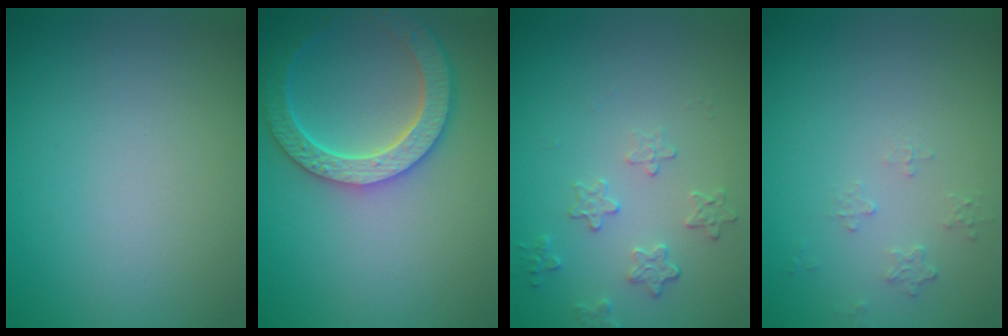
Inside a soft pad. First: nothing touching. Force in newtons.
{"total": 5.9, "press": 4.7, "slide": 3.5}
{"total": 1.9, "press": 1.3, "slide": 1.4}
{"total": 0.7, "press": 0.5, "slide": 0.5}